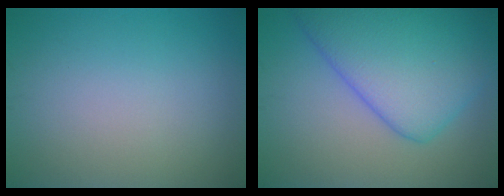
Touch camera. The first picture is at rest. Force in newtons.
{"total": 9.8, "press": 9.8, "slide": 0.2}